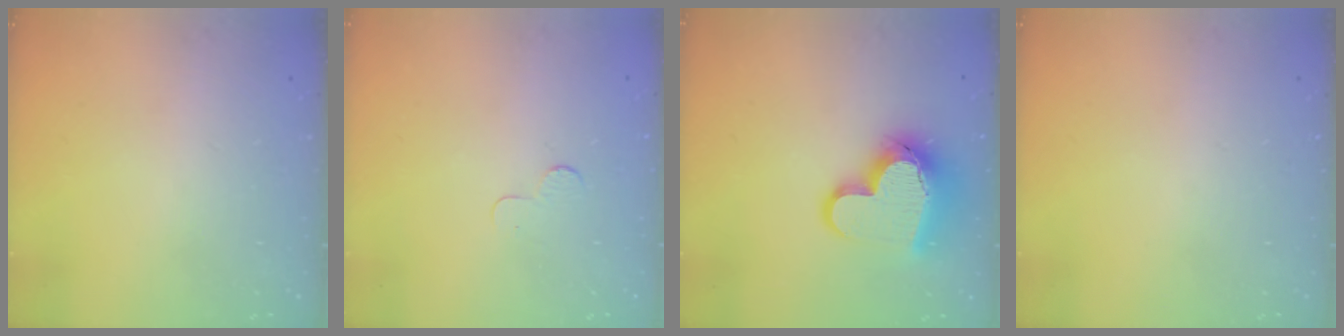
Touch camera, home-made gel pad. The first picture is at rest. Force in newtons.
{"total": 2.3, "press": 2.3, "slide": 0.2}
{"total": 15.9, "press": 15.7, "slide": 2.2}
{"total": 0.0}